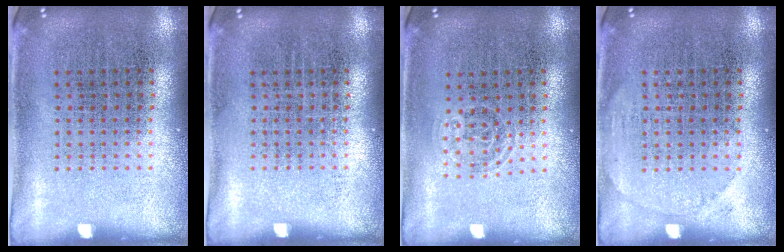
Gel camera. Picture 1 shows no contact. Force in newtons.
{"total": 0.0}
{"total": 0.8, "press": 0.5, "slide": 0.5}
{"total": 1.0, "press": 1.0, "slide": 0.1}